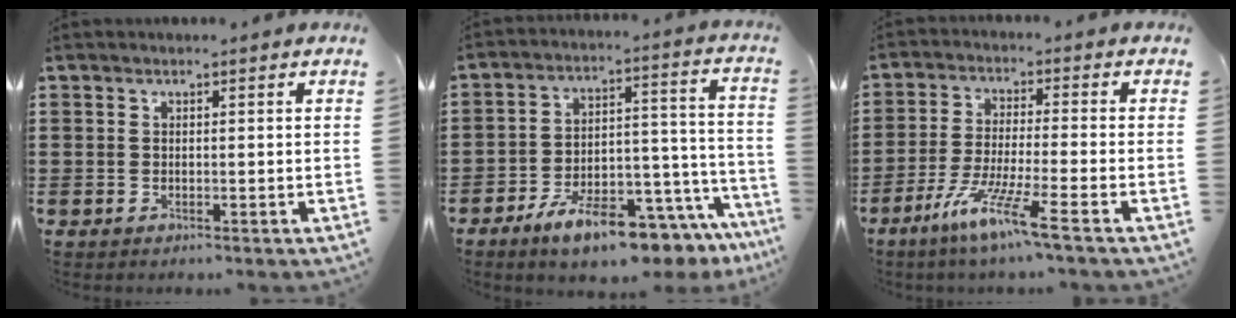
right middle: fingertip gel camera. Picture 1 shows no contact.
{"total": 10.4, "force": [-8.4, 2.2, 5.6], "torque": [-0.090, 0.034, -0.154]}
{"total": 8.0, "force": [-5.7, -0.3, 5.7], "torque": [-0.117, -0.015, -0.110]}